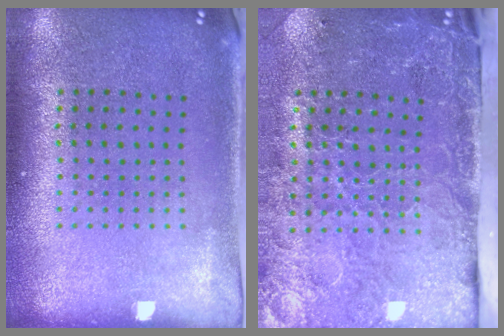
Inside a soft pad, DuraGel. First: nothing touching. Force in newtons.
{"total": 4.6, "press": 3.7, "slide": 2.8}